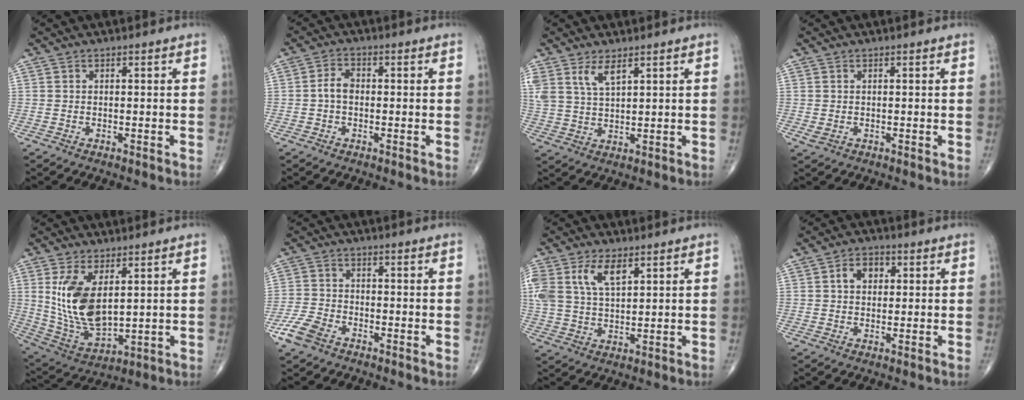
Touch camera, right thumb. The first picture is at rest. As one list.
[{"total": 3.1, "force": [-0.4, 2.1, 2.3], "torque": [-0.039, 0.011, -0.014]}, {"total": 5.5, "force": [3.4, 2.1, 3.8], "torque": [-0.076, -0.015, 0.074]}, {"total": 1.4, "force": [0.0, 0.9, 1.0], "torque": [-0.018, -0.004, 0.002]}, {"total": 14.2, "force": [3.4, 7.4, 11.6], "torque": [-0.215, -0.021, 0.088]}, {"total": 6.2, "force": [-3.9, 3.5, 3.3], "torque": [-0.076, 0.012, -0.080]}, {"total": 10.6, "force": [4.7, 5.6, 7.7], "torque": [-0.164, -0.006, 0.097]}, {"total": 4.6, "force": [1.0, 3.4, 2.9], "torque": [-0.035, 0.010, 0.013]}]